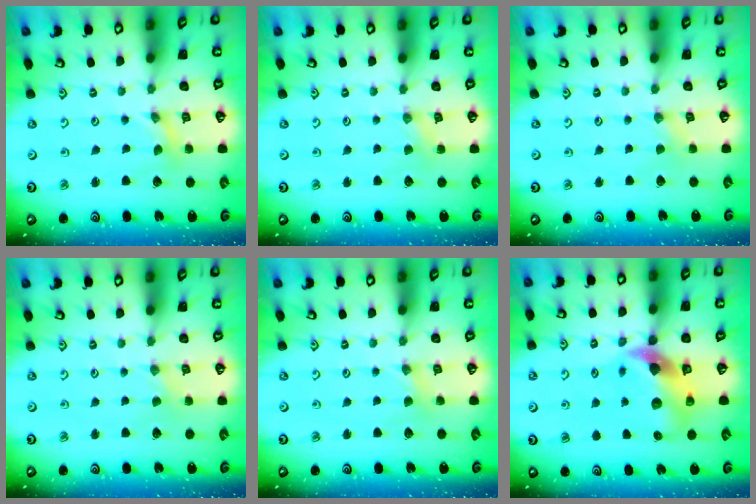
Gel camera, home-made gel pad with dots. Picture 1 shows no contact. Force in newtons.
{"total": 2.2, "press": 2.1, "slide": 0.4}
{"total": 1.4, "press": 1.4, "slide": 0.3}
{"total": 0.0}
{"total": 2.1, "press": 2.1, "slide": 0.4}
{"total": 12.0, "press": 11.8, "slide": 1.9}